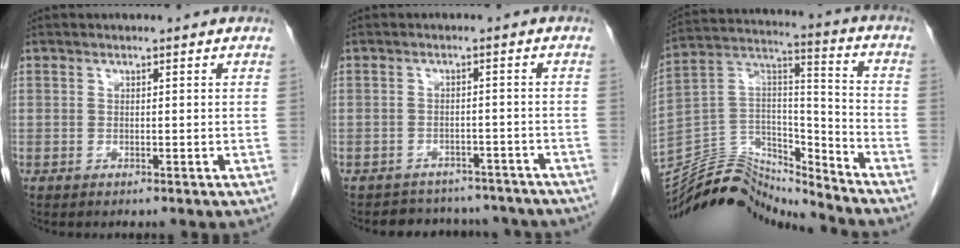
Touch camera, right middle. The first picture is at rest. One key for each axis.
{"total": 10.3, "fx": -9.2, "fy": 4.4, "fz": 1.6, "tx": -0.015, "ty": 0.018, "tz": -0.099}
{"total": 14.8, "fx": -14.6, "fy": 2.2, "fz": 1.1, "tx": -0.013, "ty": 0.069, "tz": -0.260}